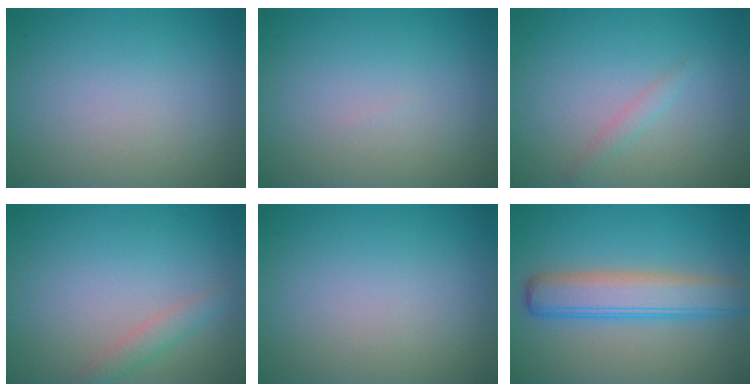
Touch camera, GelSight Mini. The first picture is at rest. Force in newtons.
{"total": 0.0}
{"total": 1.0, "press": 0.9, "slide": 0.1}
{"total": 1.6, "press": 1.6, "slide": 0.2}
{"total": 0.0}
{"total": 5.4, "press": 5.4, "slide": 0.1}